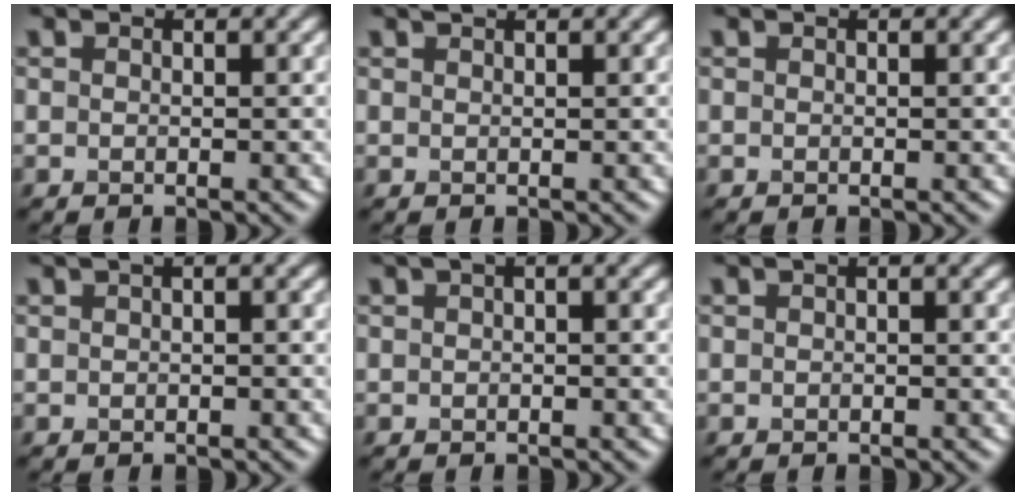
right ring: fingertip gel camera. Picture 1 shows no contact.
{"total": 0.7, "force": [0.6, 0.1, 0.3], "torque": [-0.002, -0.001, 0.008]}
{"total": 0.0}
{"total": 1.8, "force": [0.8, 0.4, 1.5], "torque": [-0.025, 0.003, 0.007]}
{"total": 1.6, "force": [0.7, 0.4, 1.4], "torque": [-0.024, 0.003, 0.007]}
{"total": 0.9, "force": [0.3, 0.3, 0.8], "torque": [-0.016, 0.001, 0.002]}